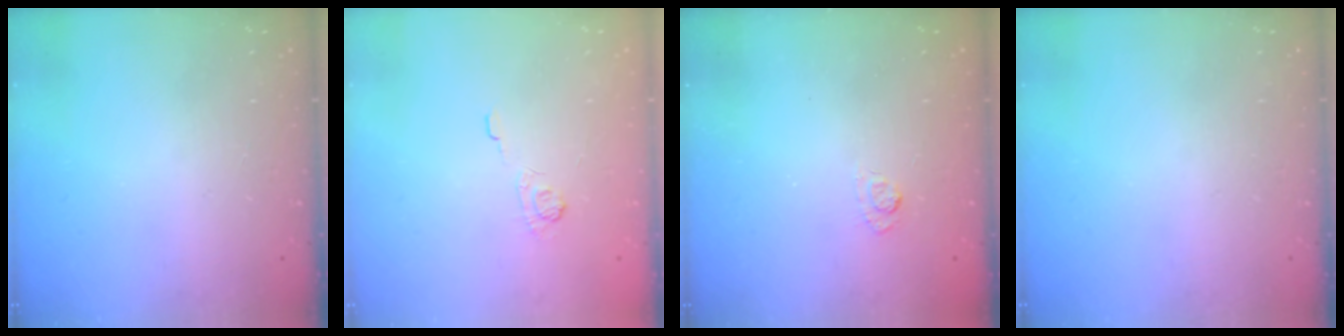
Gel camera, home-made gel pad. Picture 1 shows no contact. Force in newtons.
{"total": 2.5, "press": 2.1, "slide": 1.4}
{"total": 2.7, "press": 2.3, "slide": 1.5}
{"total": 0.0}